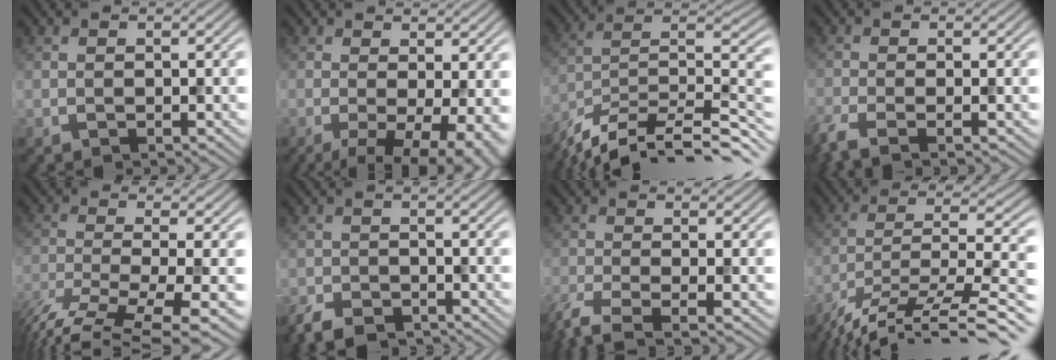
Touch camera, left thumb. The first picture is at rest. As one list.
[{"total": 8.3, "force": [-1.9, 2.8, 7.6], "torque": [-0.116, -0.009, -0.025]}, {"total": 13.4, "force": [-10.1, 3.4, 8.1], "torque": [-0.156, 0.003, -0.176]}, {"total": 3.7, "force": [-2.4, 0.7, 2.8], "torque": [-0.051, -0.007, -0.059]}, {"total": 10.2, "force": [-7.1, 2.3, 6.9], "torque": [-0.142, -0.022, -0.116]}, {"total": 4.6, "force": [-3.9, 1.6, 1.9], "torque": [-0.034, -0.013, -0.078]}, {"total": 5.1, "force": [-3.3, 1.0, 3.7], "torque": [-0.067, -0.012, -0.074]}, {"total": 15.0, "force": [-11.5, 3.3, 9.0], "torque": [-0.160, -0.004, -0.188]}]